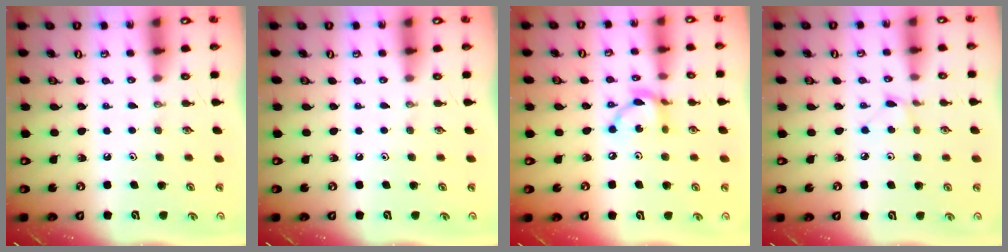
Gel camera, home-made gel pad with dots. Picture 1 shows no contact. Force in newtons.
{"total": 0.0}
{"total": 9.1, "press": 9.1, "slide": 0.3}
{"total": 3.0, "press": 3.0, "slide": 0.5}